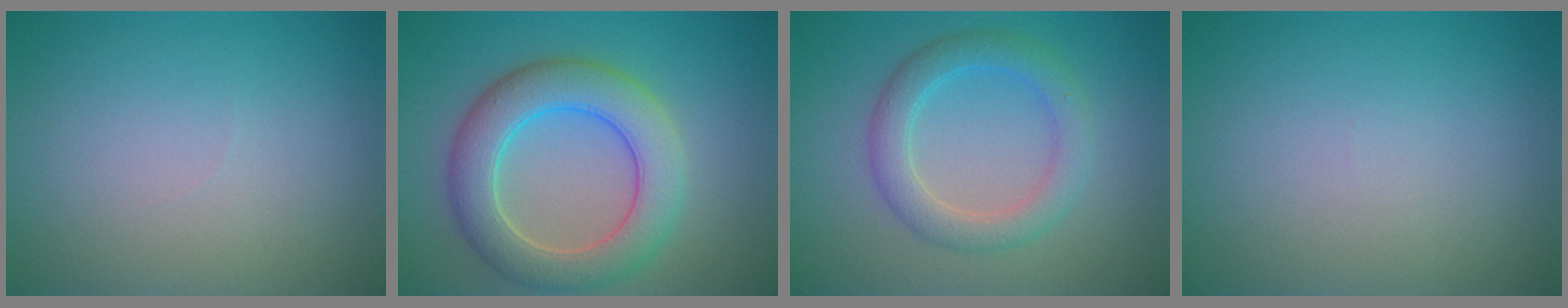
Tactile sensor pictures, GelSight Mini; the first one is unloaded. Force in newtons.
{"total": 6.7, "press": 6.7, "slide": 0.5}
{"total": 3.6, "press": 3.6, "slide": 0.1}
{"total": 0.0}